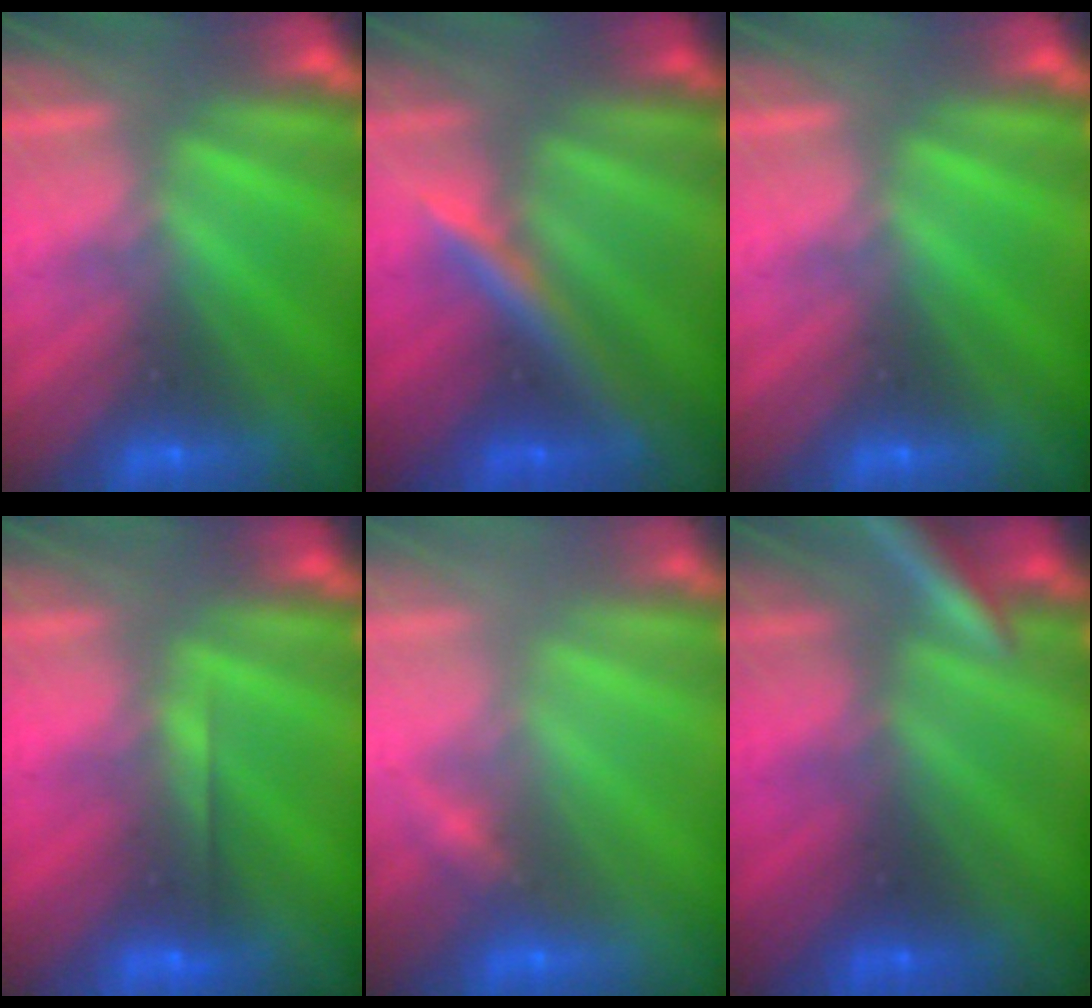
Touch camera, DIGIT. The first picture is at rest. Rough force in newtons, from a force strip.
{"total": 2.4}
{"total": 0.0}
{"total": 2.6}
{"total": 2.4}
{"total": 2.7}